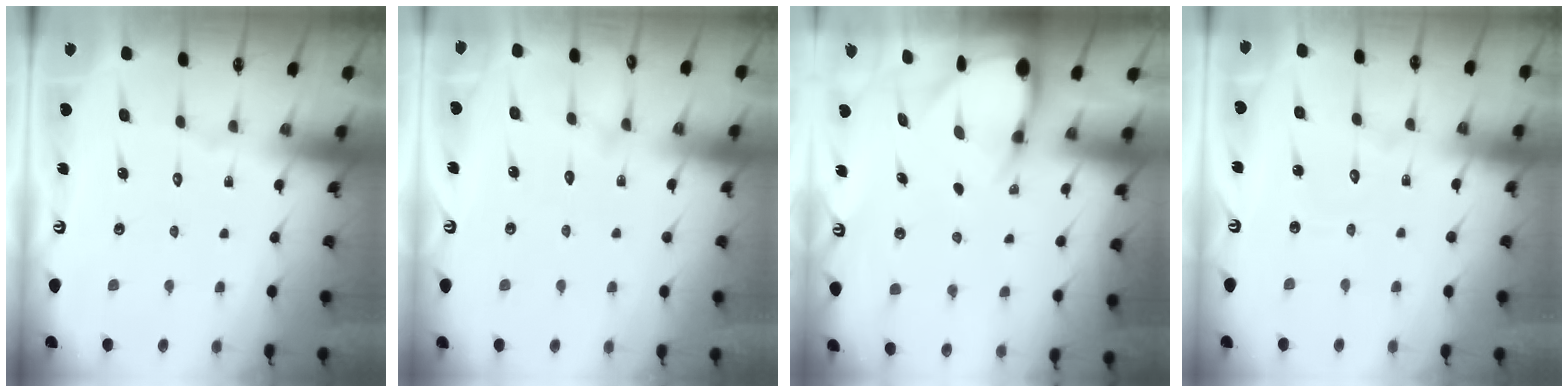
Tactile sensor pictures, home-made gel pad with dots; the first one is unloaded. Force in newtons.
{"total": 6.3, "press": 6.3, "slide": 0.5}
{"total": 4.0, "press": 4.0, "slide": 0.6}
{"total": 3.8, "press": 3.8, "slide": 0.3}